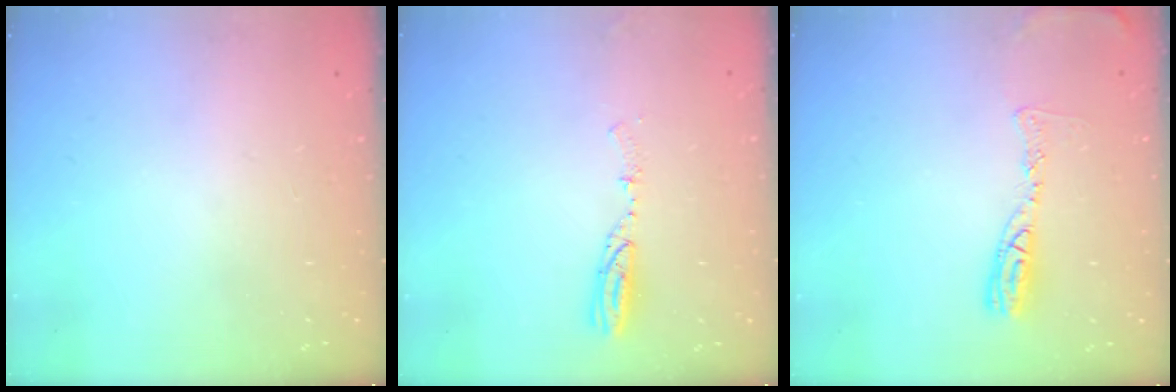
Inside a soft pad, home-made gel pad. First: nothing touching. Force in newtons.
{"total": 4.7, "press": 4.7, "slide": 0.4}
{"total": 9.2, "press": 9.2, "slide": 0.9}